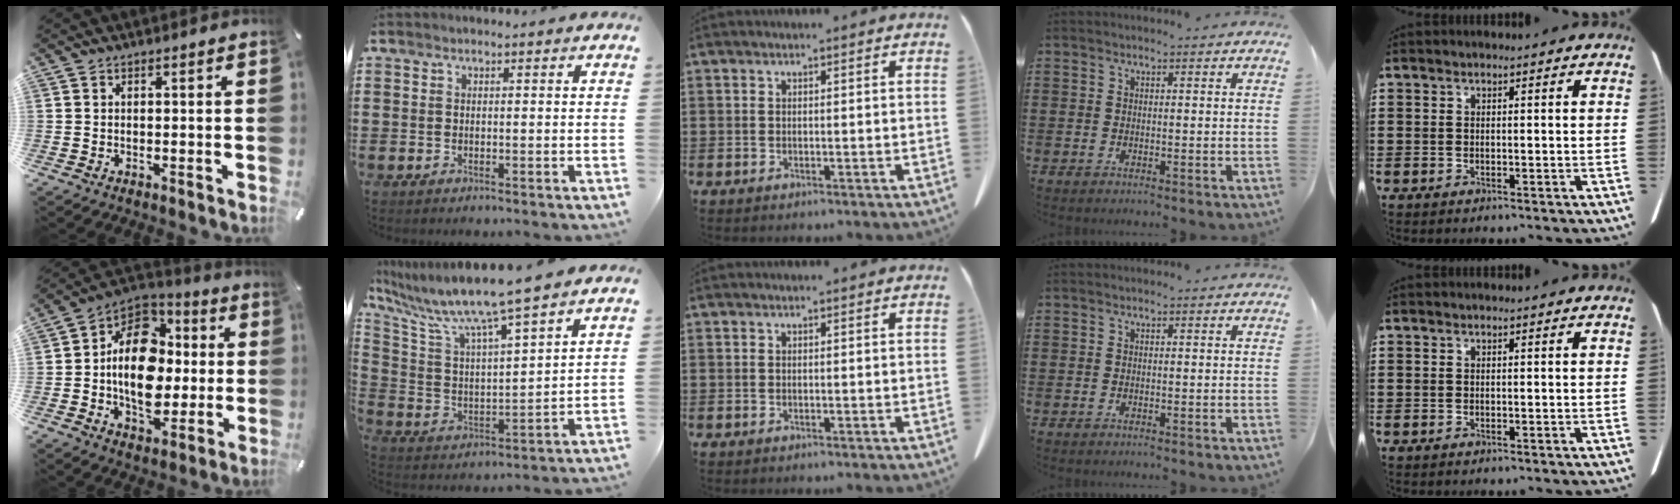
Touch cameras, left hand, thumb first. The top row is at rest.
{"thumb": {"total": 19.2, "force": [-1.5, 14.1, 12.9], "torque": [-0.233, 0.009, -0.030]}, "index": {"total": 8.8, "force": [7.5, -0.6, 4.5], "torque": [-0.122, -0.056, 0.120]}}